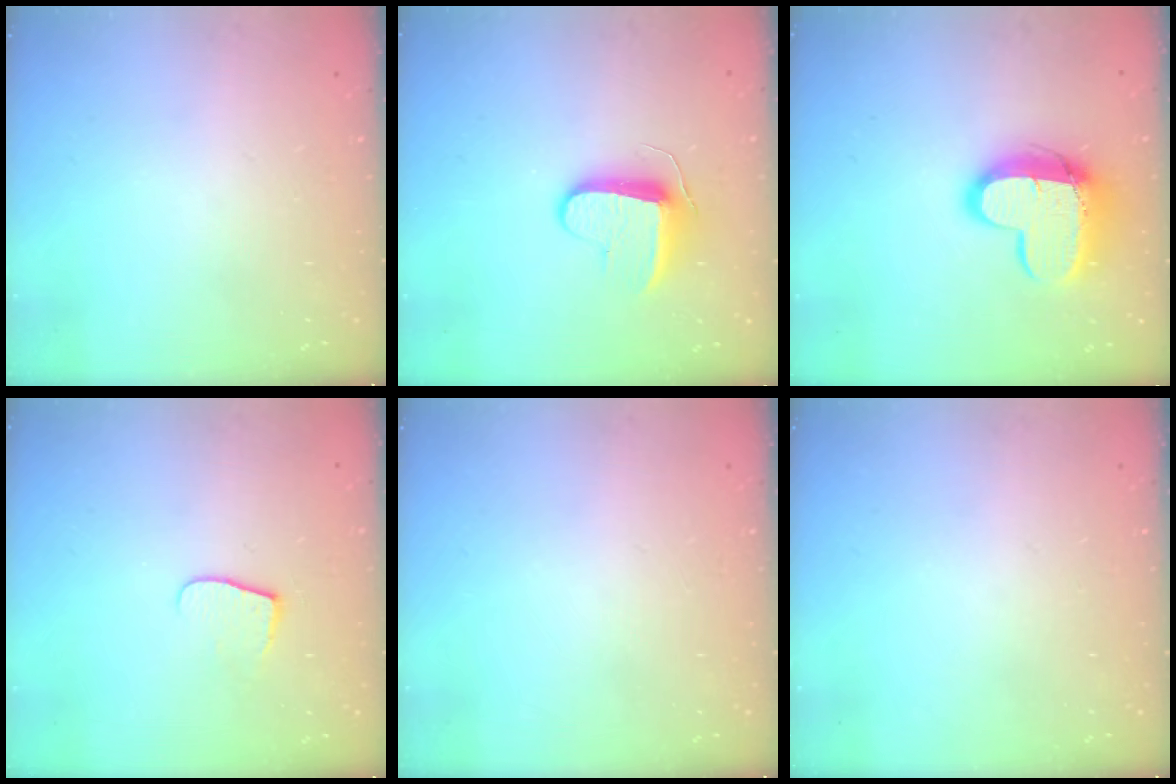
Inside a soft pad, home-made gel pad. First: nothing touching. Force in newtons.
{"total": 9.2, "press": 9.2, "slide": 0.3}
{"total": 13.7, "press": 13.6, "slide": 1.3}
{"total": 5.4, "press": 5.4, "slide": 0.5}
{"total": 0.0}
{"total": 0.0}